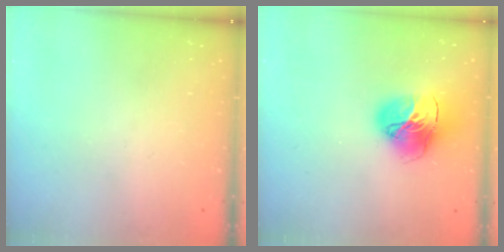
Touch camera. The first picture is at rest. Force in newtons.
{"total": 16.2, "press": 16.1, "slide": 1.6}